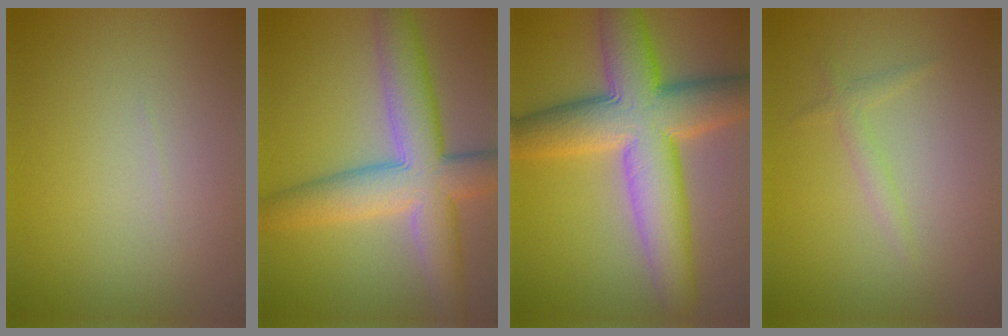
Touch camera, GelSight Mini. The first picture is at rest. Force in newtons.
{"total": 8.5, "press": 8.5, "slide": 0.3}
{"total": 11.4, "press": 11.4, "slide": 0.3}
{"total": 1.1, "press": 1.1, "slide": 0.2}